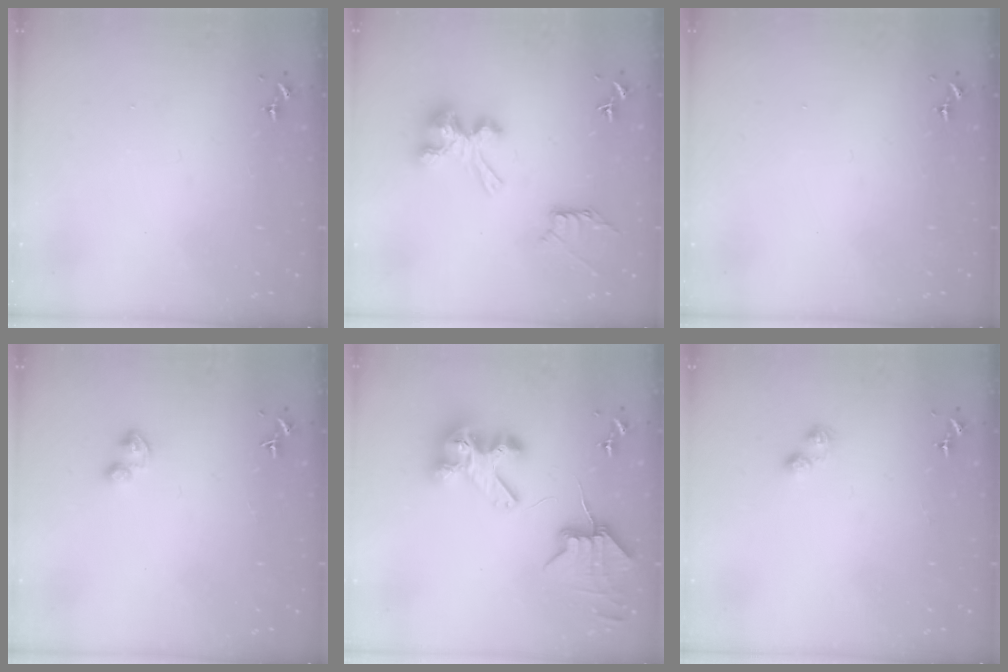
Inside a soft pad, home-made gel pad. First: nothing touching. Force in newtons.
{"total": 11.2, "press": 11.2, "slide": 0.4}
{"total": 0.0}
{"total": 3.6, "press": 3.6, "slide": 0.7}
{"total": 9.3, "press": 9.2, "slide": 1.4}
{"total": 3.6, "press": 3.6, "slide": 0.4}